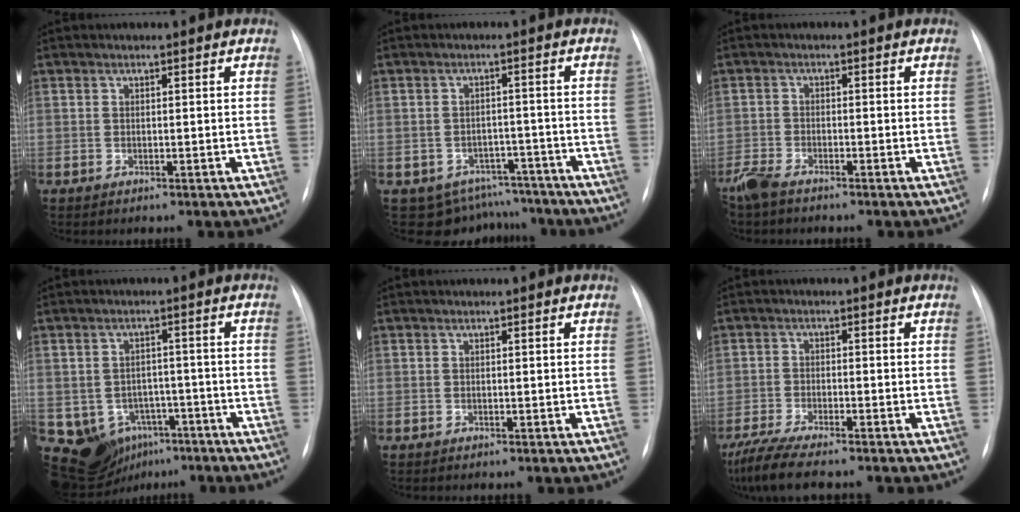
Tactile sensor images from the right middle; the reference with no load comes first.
{"total": 8.3, "force": [-6.9, 4.5, -0.4], "torque": [0.021, 0.029, -0.082]}
{"total": 3.7, "force": [-3.1, 0.9, 1.7], "torque": [-0.037, -0.008, -0.062]}
{"total": 9.8, "force": [-5.1, 7.9, 2.8], "torque": [-0.050, 0.022, -0.063]}
{"total": 0.0}
{"total": 7.1, "force": [-5.8, 0.5, 4.1], "torque": [-0.079, -0.022, -0.102]}